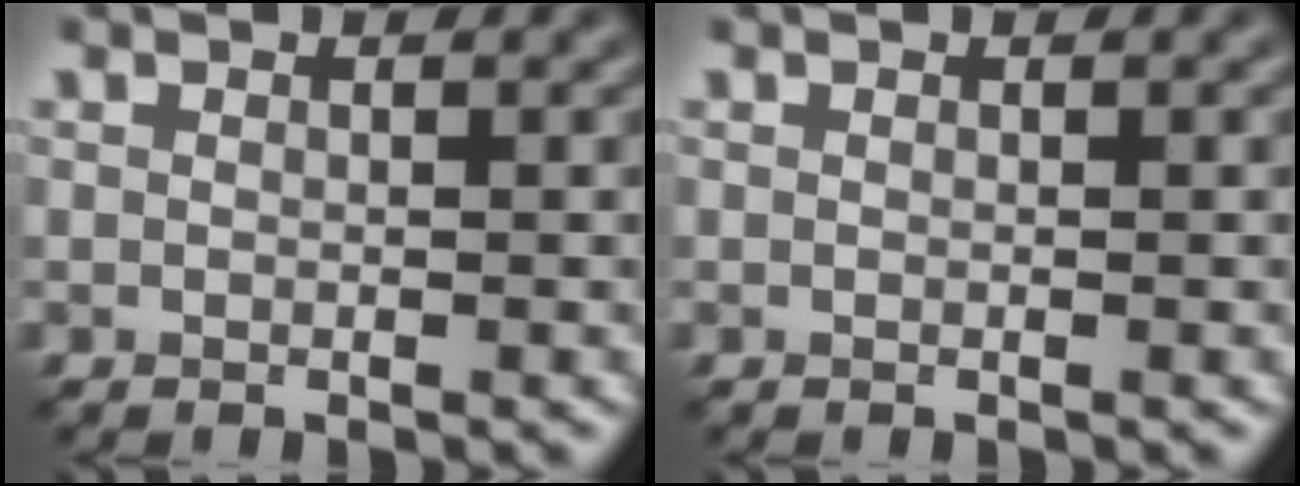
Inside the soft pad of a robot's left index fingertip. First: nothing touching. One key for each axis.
{"total": 0.0}